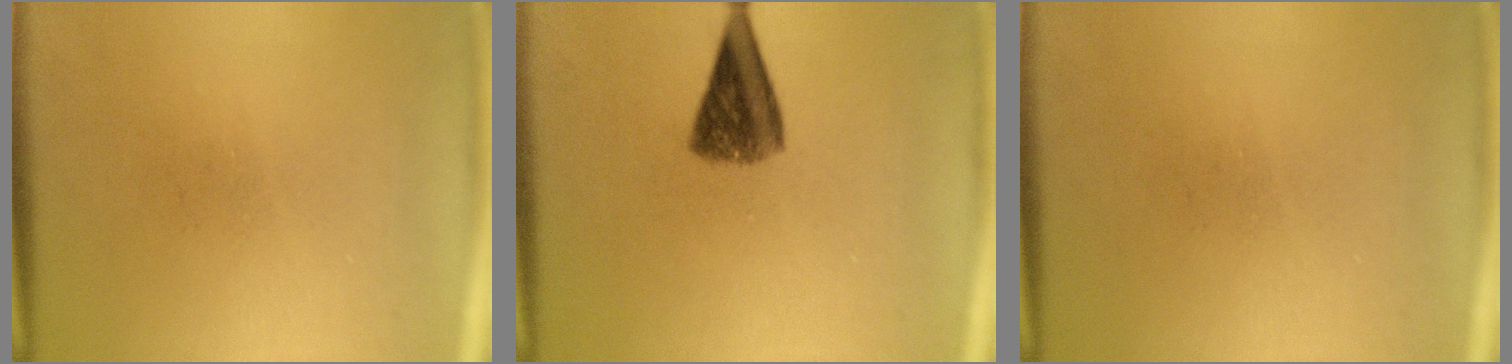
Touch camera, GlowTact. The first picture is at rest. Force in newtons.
{"total": 6.9}
{"total": 0.0}